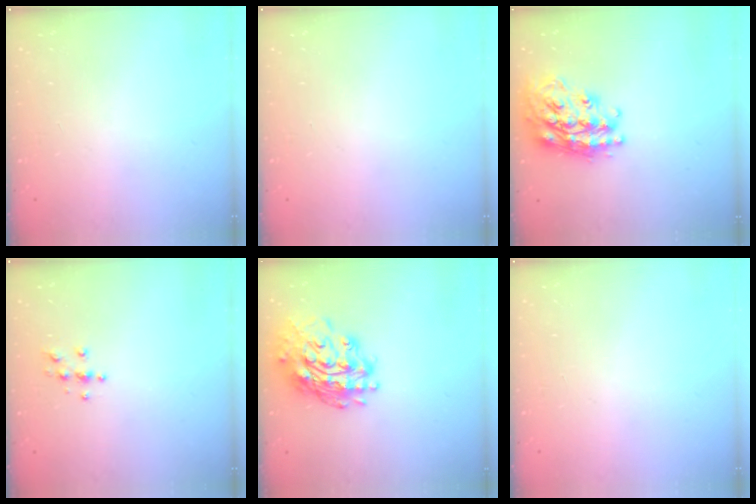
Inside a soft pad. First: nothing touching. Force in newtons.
{"total": 0.0}
{"total": 23.5, "press": 23.4, "slide": 2.0}
{"total": 3.9, "press": 3.8, "slide": 0.4}
{"total": 20.0, "press": 19.9, "slide": 2.0}
{"total": 0.0}